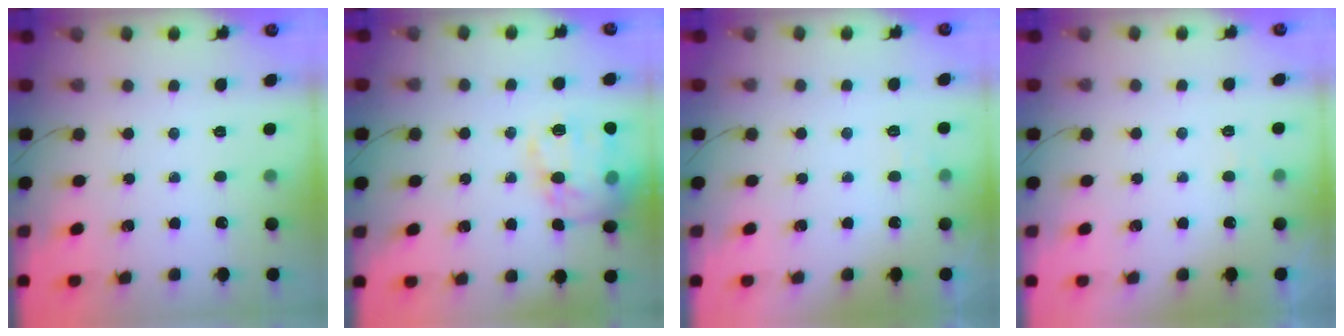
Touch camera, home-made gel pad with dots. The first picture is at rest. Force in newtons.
{"total": 15.6, "press": 15.6, "slide": 0.7}
{"total": 3.6, "press": 3.0, "slide": 2.0}
{"total": 2.3, "press": 2.0, "slide": 1.2}